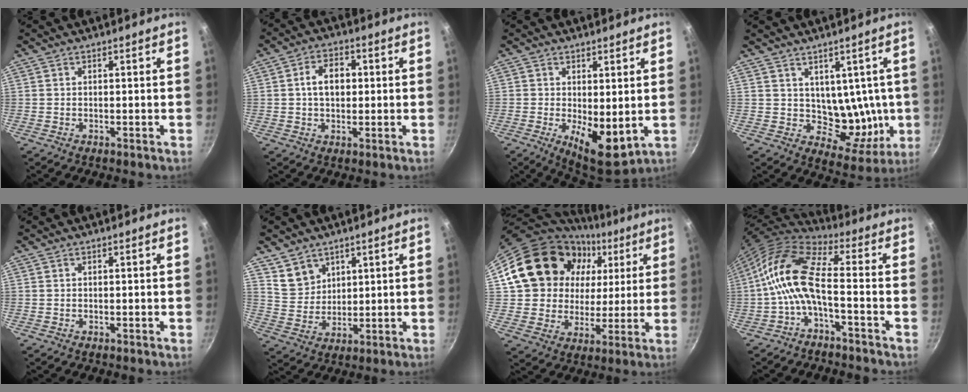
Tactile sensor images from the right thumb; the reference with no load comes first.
{"total": 6.6, "force": [0.6, 4.6, 4.8], "torque": [-0.058, 0.013, 0.004]}
{"total": 9.0, "force": [-0.5, 4.0, 8.0], "torque": [-0.104, -0.022, 0.003]}
{"total": 10.0, "force": [1.6, 7.0, 6.9], "torque": [-0.058, -0.030, 0.036]}
{"total": 0.0}
{"total": 6.5, "force": [4.2, 4.7, 1.7], "torque": [-0.003, -0.013, 0.091]}
{"total": 22.4, "force": [7.9, 18.2, 10.5], "torque": [-0.172, 0.013, 0.142]}
{"total": 11.9, "force": [-2.9, 4.7, 10.5], "torque": [-0.229, 0.041, -0.064]}